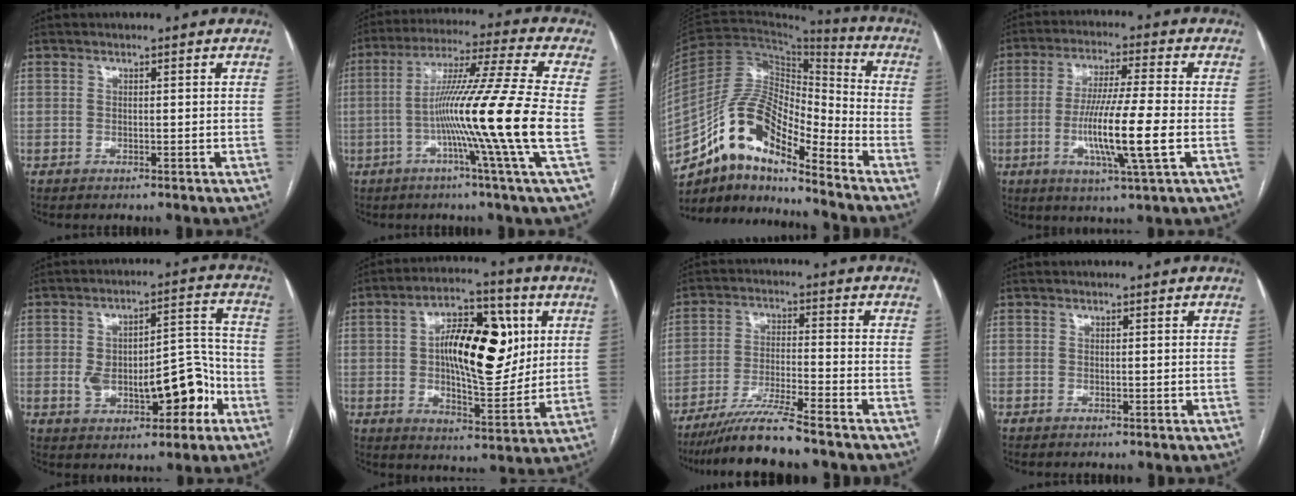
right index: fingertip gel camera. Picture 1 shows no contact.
{"total": 17.2, "force": [-3.1, -3.3, 16.6], "torque": [-0.290, -0.019, -0.070]}
{"total": 14.7, "force": [-10.5, 4.1, 9.4], "torque": [-0.175, 0.037, -0.187]}
{"total": 11.9, "force": [-2.7, -0.1, 11.6], "torque": [-0.221, -0.014, -0.054]}
{"total": 13.4, "force": [-3.6, 6.1, 11.4], "torque": [-0.171, 0.034, -0.038]}
{"total": 15.9, "force": [3.0, 6.4, 14.3], "torque": [-0.230, 0.022, 0.050]}
{"total": 8.7, "force": [-7.4, -0.8, 4.6], "torque": [-0.080, -0.027, -0.134]}
{"total": 0.0}